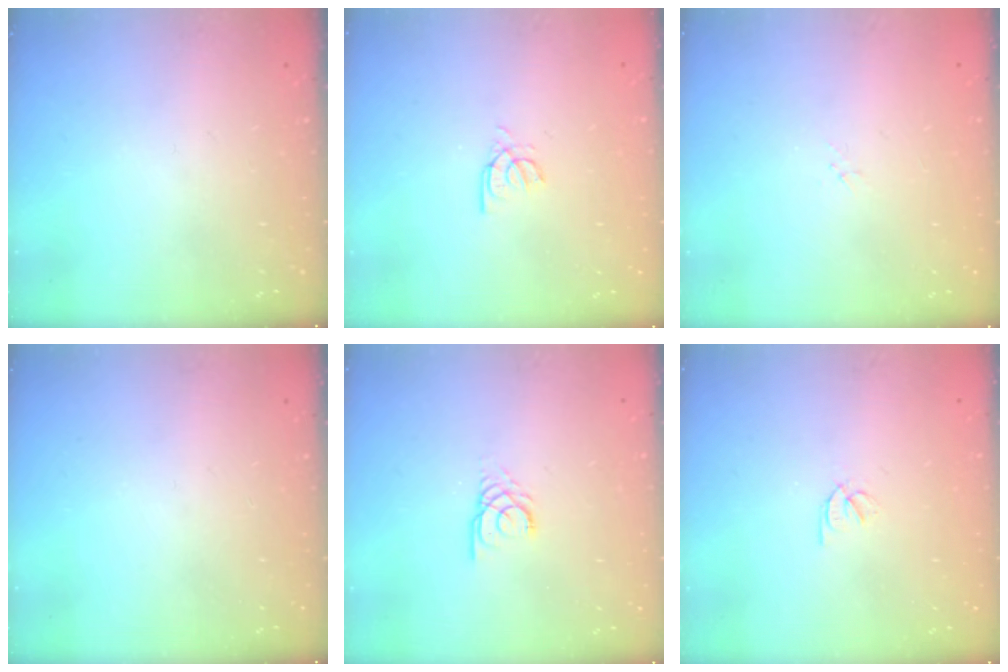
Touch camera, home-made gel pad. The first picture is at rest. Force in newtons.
{"total": 3.7, "press": 3.7, "slide": 0.1}
{"total": 1.7, "press": 1.6, "slide": 0.2}
{"total": 0.0}
{"total": 2.9, "press": 2.9, "slide": 0.3}
{"total": 2.1, "press": 2.1, "slide": 0.4}